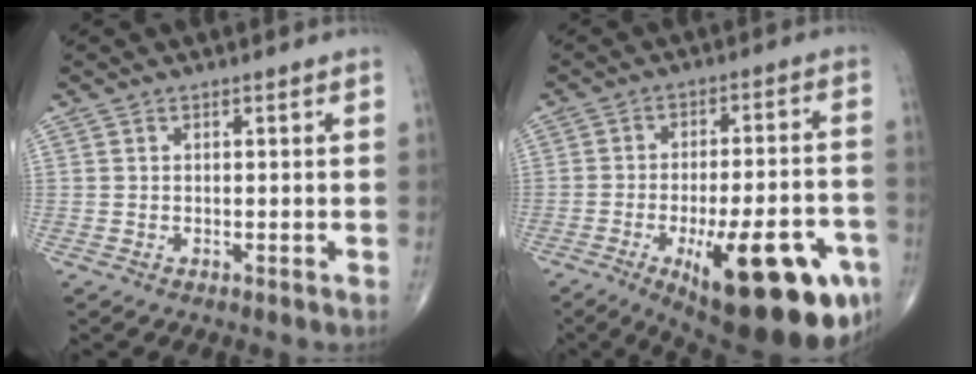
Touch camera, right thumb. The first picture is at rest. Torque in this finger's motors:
{"motor_torque": [2.47, 2.53, 1.06, -1.04, 0.54]}